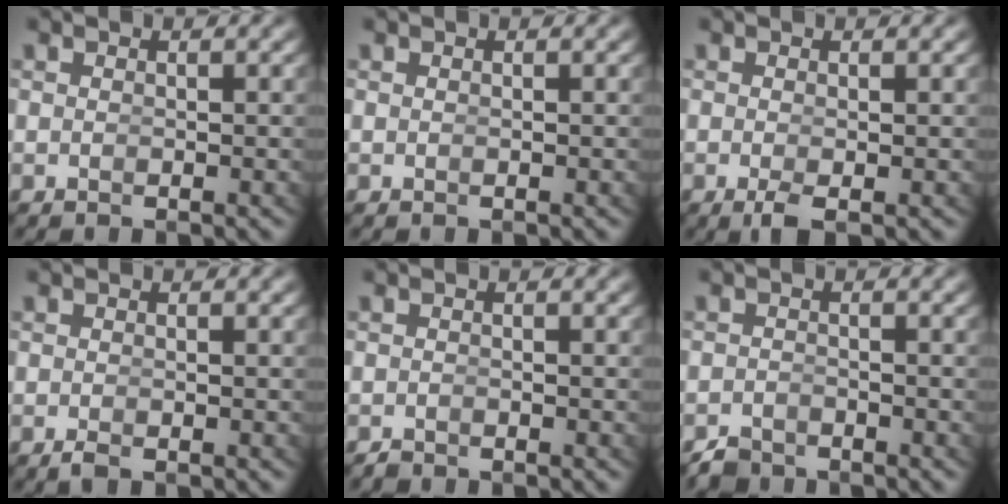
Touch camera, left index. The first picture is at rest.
{"total": 0.0}
{"total": 1.5, "force": [-1.0, 0.3, 1.1], "torque": [-0.028, -0.016, -0.011]}
{"total": 0.8, "force": [-0.8, 0.0, 0.3], "torque": [-0.011, -0.007, -0.009]}
{"total": 0.9, "force": [-0.8, -0.4, -0.2], "torque": [0.003, -0.013, -0.009]}
{"total": 2.1, "force": [-2.1, 0.1, -0.2], "torque": [0.006, -0.018, -0.032]}